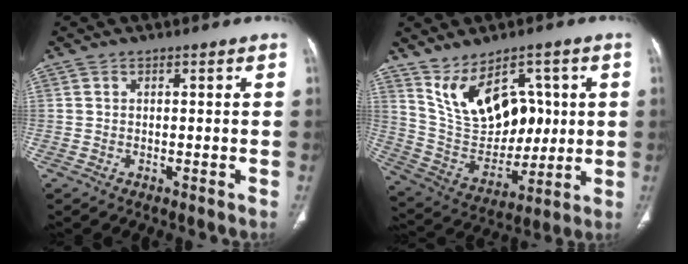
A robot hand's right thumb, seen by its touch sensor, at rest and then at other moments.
{"total": 16.0, "force": [5.9, 10.2, 10.8], "torque": [-0.142, -0.021, 0.134]}